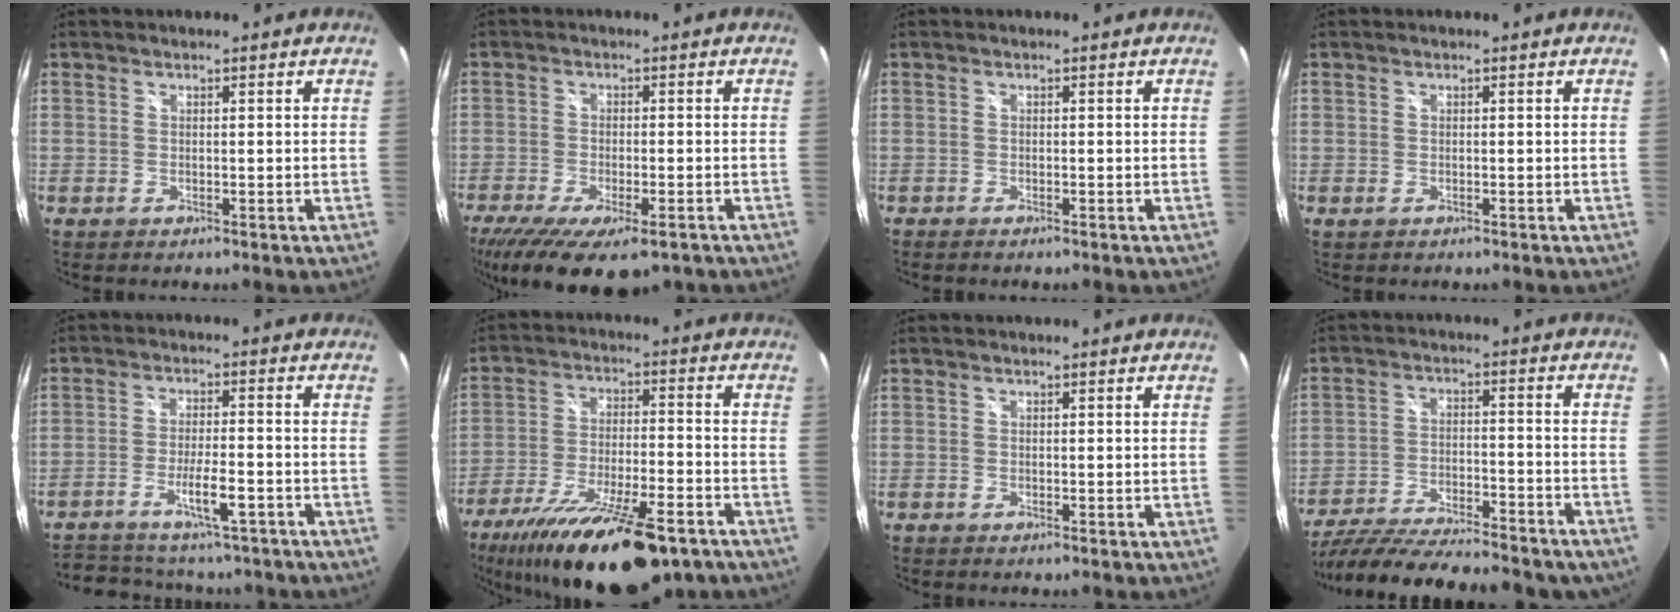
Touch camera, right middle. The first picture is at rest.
{"total": 14.8, "force": [-9.8, 5.4, 9.7], "torque": [-0.203, -0.056, -0.152]}
{"total": 0.9, "force": [-0.8, 0.3, 0.3], "torque": [-0.010, -0.004, -0.013]}
{"total": 0.6, "force": [-0.2, 0.5, 0.3], "torque": [-0.006, -0.002, -0.002]}
{"total": 13.5, "force": [-10.9, 4.1, 6.8], "torque": [-0.139, -0.005, -0.164]}
{"total": 23.1, "force": [-16.6, 6.6, 14.8], "torque": [-0.272, -0.046, -0.256]}
{"total": 0.0}
{"total": 24.6, "force": [-20.6, 5.8, 12.1], "torque": [-0.224, -0.049, -0.298]}